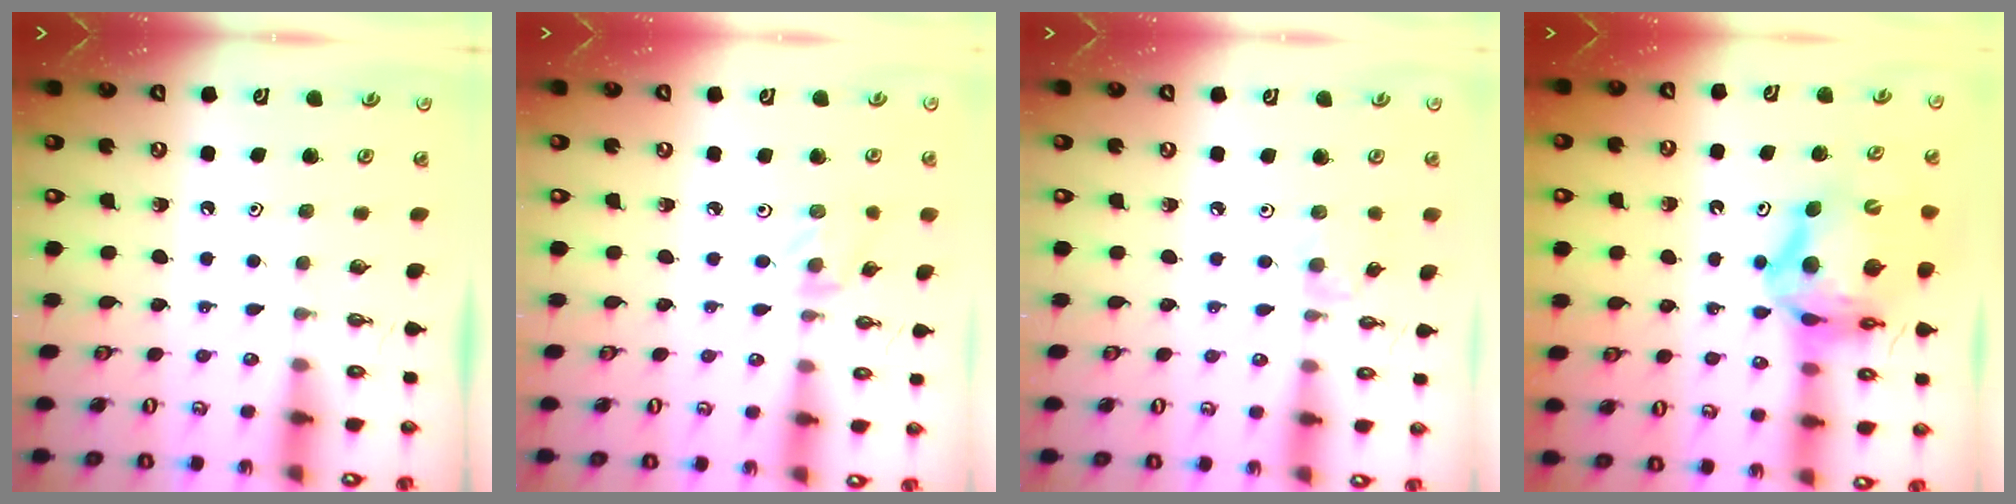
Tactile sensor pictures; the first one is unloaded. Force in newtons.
{"total": 0.9, "press": 0.9, "slide": 0.2}
{"total": 2.1, "press": 2.1, "slide": 0.4}
{"total": 15.6, "press": 15.5, "slide": 1.9}